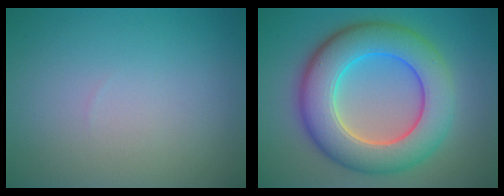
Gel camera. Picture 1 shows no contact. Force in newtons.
{"total": 9.8, "press": 9.8, "slide": 0.7}